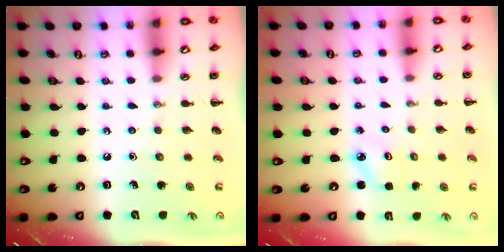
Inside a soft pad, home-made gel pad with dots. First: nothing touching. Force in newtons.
{"total": 2.5, "press": 2.4, "slide": 0.6}